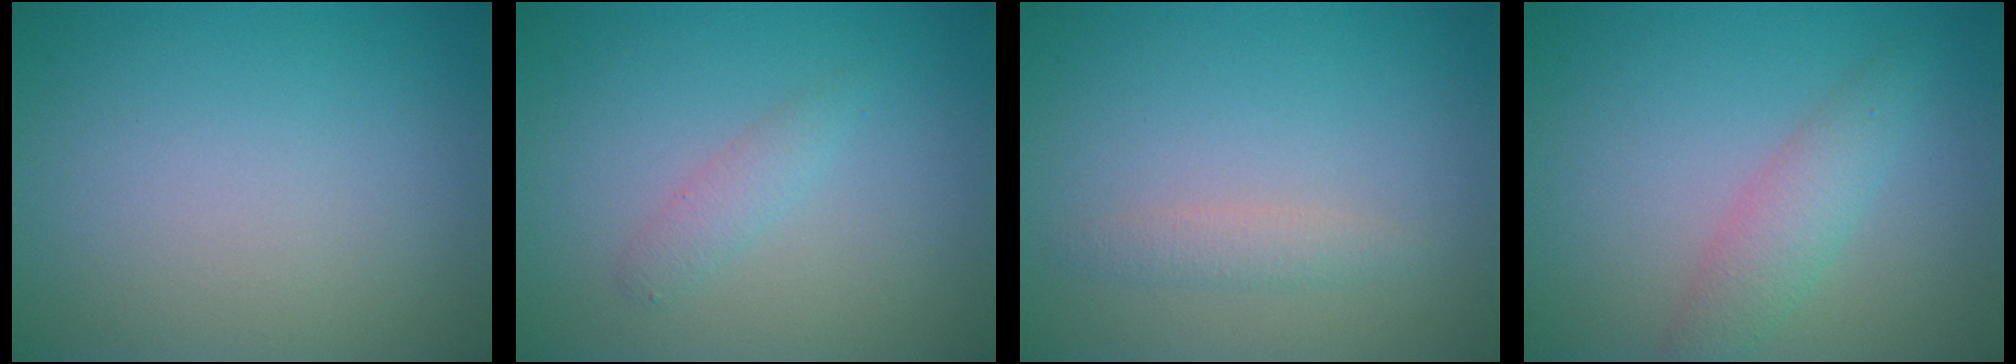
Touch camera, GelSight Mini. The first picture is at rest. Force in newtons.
{"total": 1.4, "press": 1.4, "slide": 0.0}
{"total": 1.4, "press": 1.4, "slide": 0.1}
{"total": 2.8, "press": 2.8, "slide": 0.1}